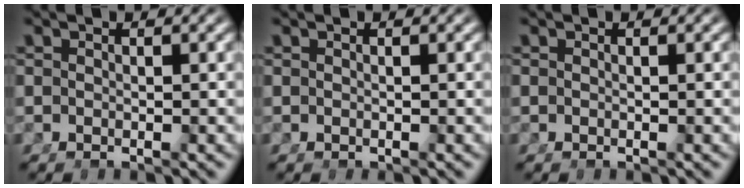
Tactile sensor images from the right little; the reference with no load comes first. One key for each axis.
{"total": 0.0}
{"total": 0.0}